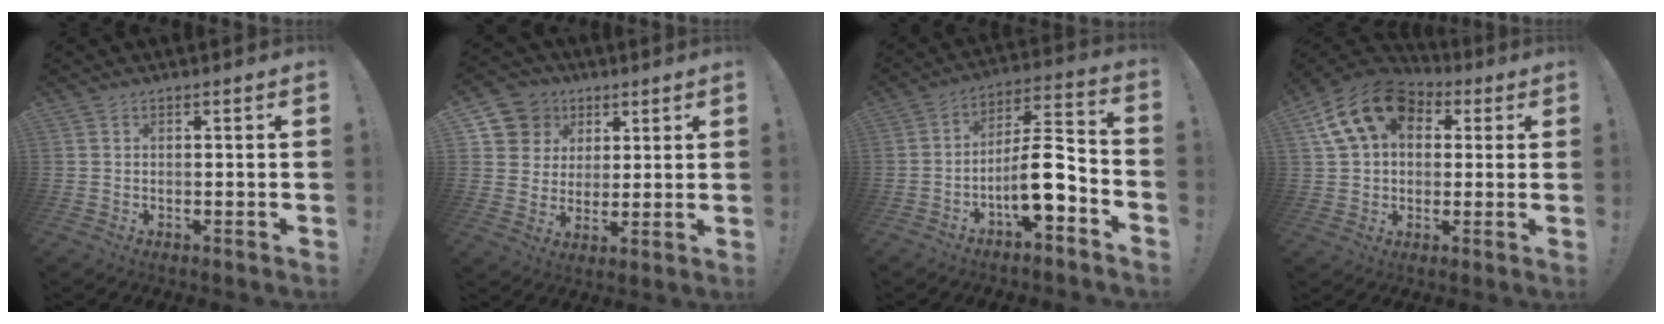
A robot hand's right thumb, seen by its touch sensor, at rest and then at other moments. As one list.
[{"total": 10.3, "force": [4.6, 9.0, 1.8], "torque": [-0.021, -0.026, 0.094]}, {"total": 13.4, "force": [-4.9, 4.2, 11.7], "torque": [-0.192, 0.025, -0.077]}, {"total": 16.4, "force": [6.2, 11.5, 9.8], "torque": [-0.159, -0.014, 0.117]}]